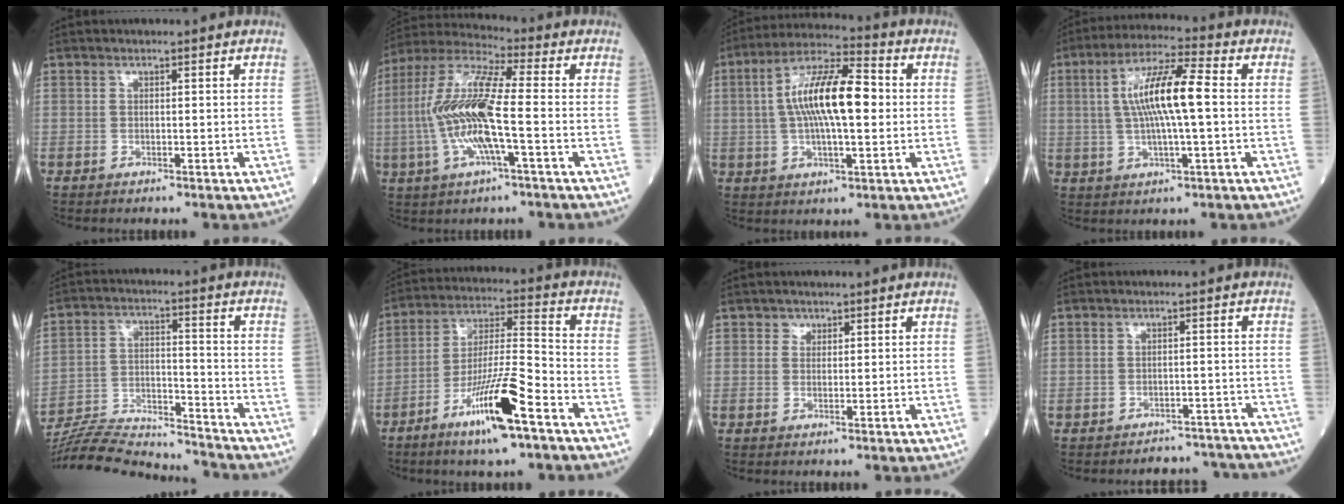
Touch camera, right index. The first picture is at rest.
{"total": 14.4, "force": [-2.0, 1.8, 14.1], "torque": [-0.301, 0.006, -0.041]}
{"total": 13.4, "force": [1.1, 3.6, 12.9], "torque": [-0.244, 0.024, 0.015]}
{"total": 11.0, "force": [0.9, 1.3, 10.9], "torque": [-0.209, 0.014, 0.014]}
{"total": 18.3, "force": [-17.6, 1.5, 4.6], "torque": [-0.100, 0.004, -0.281]}
{"total": 13.7, "force": [-7.6, 1.1, 11.4], "torque": [-0.215, -0.016, -0.135]}
{"total": 1.1, "force": [0.7, 0.9, 0.2], "torque": [0.005, -0.004, 0.008]}
{"total": 7.7, "force": [-7.5, 1.9, -0.5], "torque": [0.025, 0.022, -0.078]}